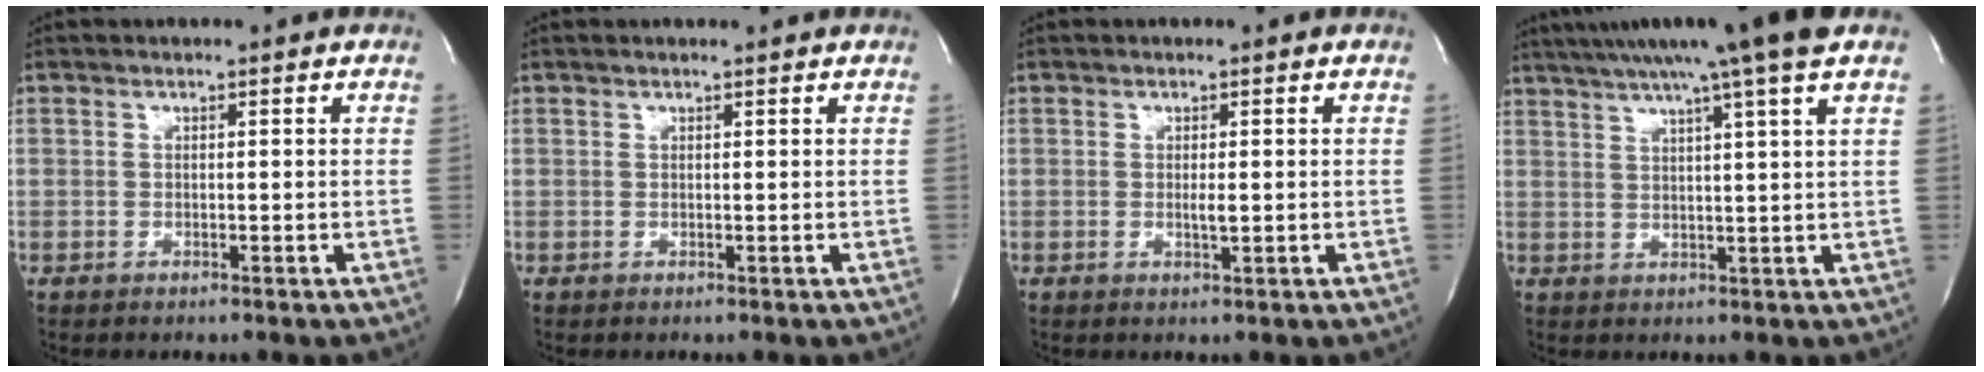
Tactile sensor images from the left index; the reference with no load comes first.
{"total": 0.9, "force": [0.9, -0.1, 0.2], "torque": [-0.009, 0.006, 0.015]}
{"total": 1.2, "force": [0.0, 0.2, 1.2], "torque": [-0.022, -0.003, -0.001]}
{"total": 13.6, "force": [10.3, -1.9, 8.6], "torque": [-0.147, 0.015, 0.137]}